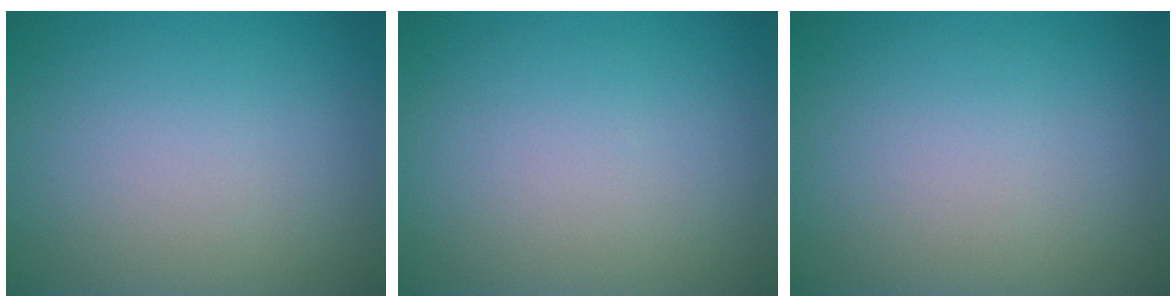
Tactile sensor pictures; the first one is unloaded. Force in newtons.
{"total": 0.0}
{"total": 0.0}